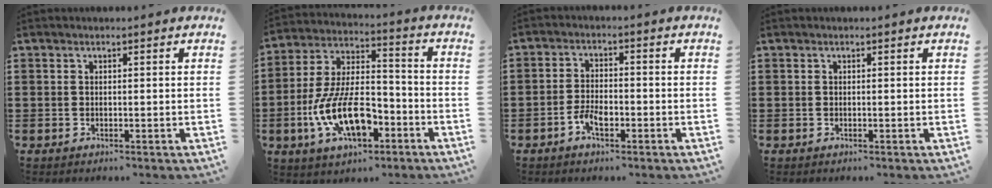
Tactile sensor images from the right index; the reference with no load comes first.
{"total": 12.6, "force": [-5.1, 5.8, 10.1], "torque": [-0.224, 0.002, -0.095]}
{"total": 3.7, "force": [-1.9, 1.6, 2.7], "torque": [-0.061, 0.001, -0.038]}
{"total": 0.0}